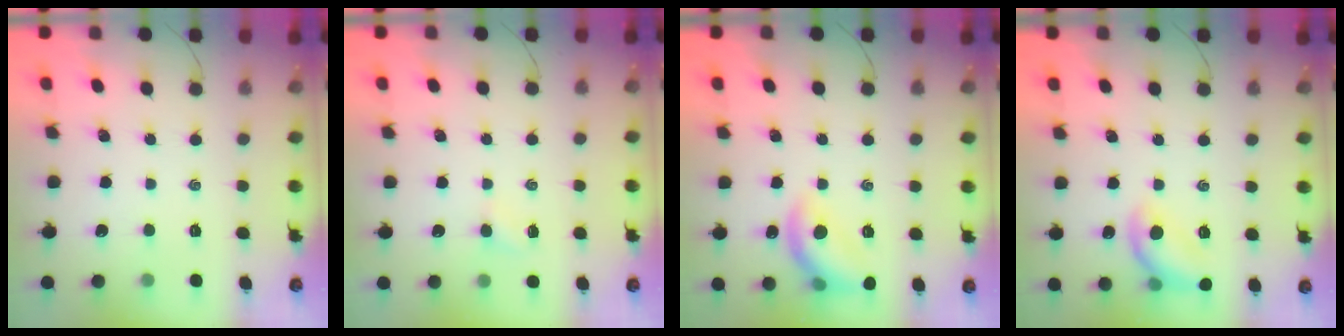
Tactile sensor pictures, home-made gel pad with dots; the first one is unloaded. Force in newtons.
{"total": 2.6, "press": 2.5, "slide": 0.9}
{"total": 13.8, "press": 13.7, "slide": 1.3}
{"total": 12.4, "press": 12.4, "slide": 0.8}